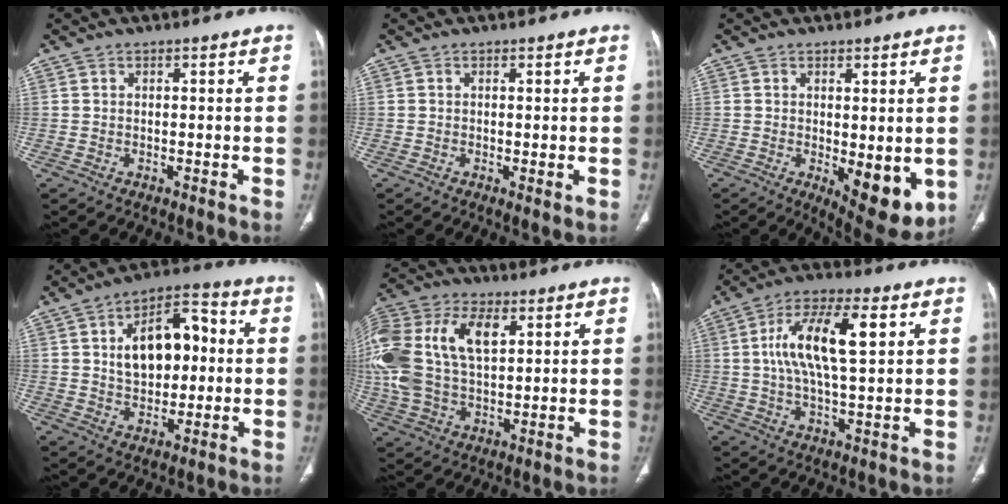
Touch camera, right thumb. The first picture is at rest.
{"total": 1.1, "force": [0.0, 0.3, 1.1], "torque": [-0.023, -0.007, 0.000]}
{"total": 9.7, "force": [-1.5, 4.0, 8.7], "torque": [-0.101, -0.025, -0.007]}
{"total": 13.9, "force": [1.7, 8.4, 10.9], "torque": [-0.141, 0.024, 0.024]}
{"total": 21.2, "force": [5.0, 12.5, 16.3], "torque": [-0.373, 0.017, 0.090]}
{"total": 13.6, "force": [3.1, 4.8, 12.3], "torque": [-0.231, 0.011, 0.053]}